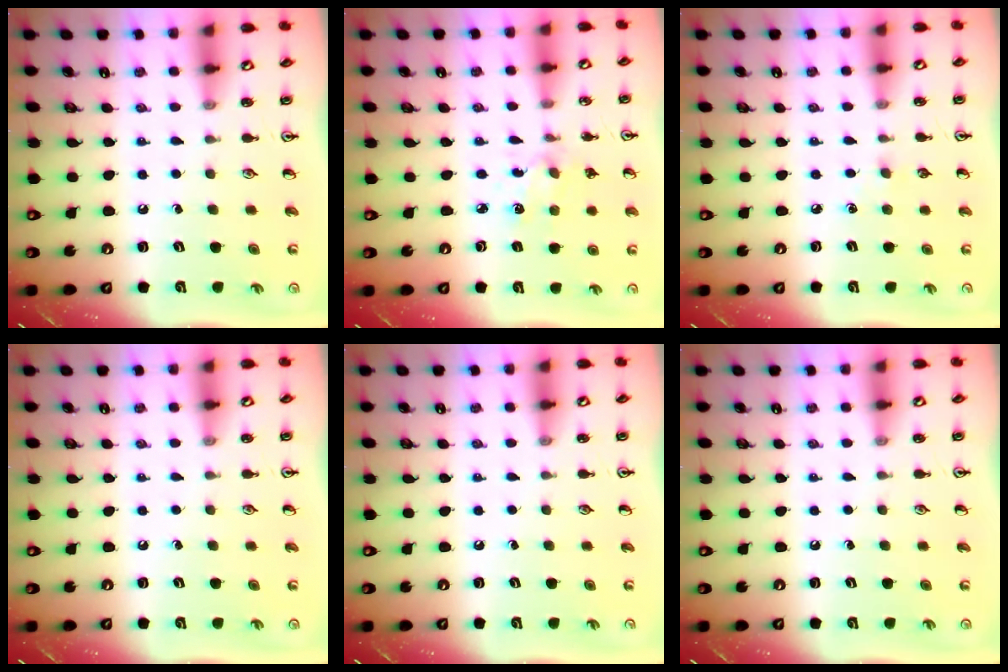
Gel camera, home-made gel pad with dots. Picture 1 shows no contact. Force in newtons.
{"total": 2.4, "press": 2.4, "slide": 0.6}
{"total": 3.6, "press": 3.6, "slide": 0.6}
{"total": 0.0}
{"total": 0.0}
{"total": 0.0}